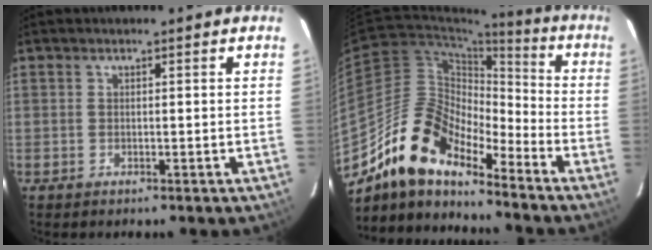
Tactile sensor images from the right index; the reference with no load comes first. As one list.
[{"total": 15.8, "force": [-12.6, 5.5, 7.7], "torque": [-0.140, 0.003, -0.247]}]